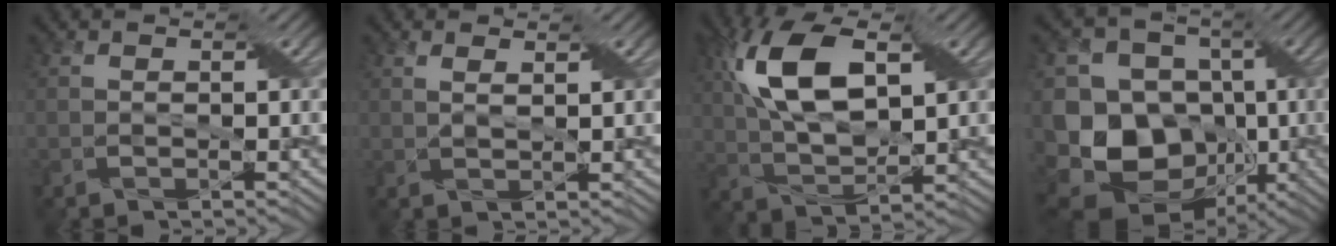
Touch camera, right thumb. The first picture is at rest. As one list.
[{"total": 1.5, "force": [1.1, 0.3, 1.0], "torque": [-0.015, -0.006, 0.021]}, {"total": 12.3, "force": [4.1, 6.1, 9.9], "torque": [-0.216, 0.015, 0.073]}, {"total": 15.3, "force": [-3.2, 12.9, 7.7], "torque": [-0.182, -0.022, -0.064]}]